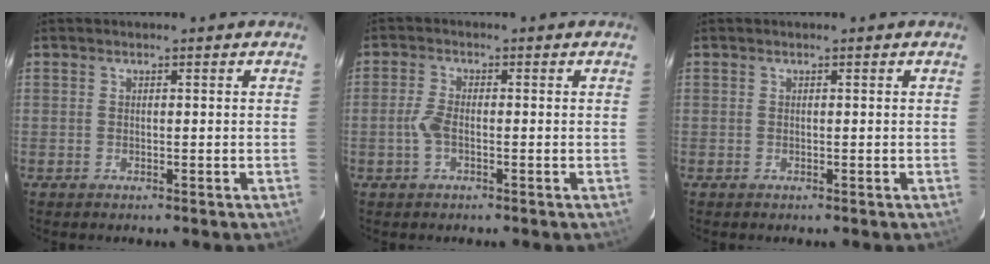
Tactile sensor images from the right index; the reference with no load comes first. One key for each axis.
{"total": 3.1, "fx": -0.9, "fy": 1.3, "fz": 2.6, "tx": -0.063, "ty": 0.005, "tz": -0.018}
{"total": 0.0}